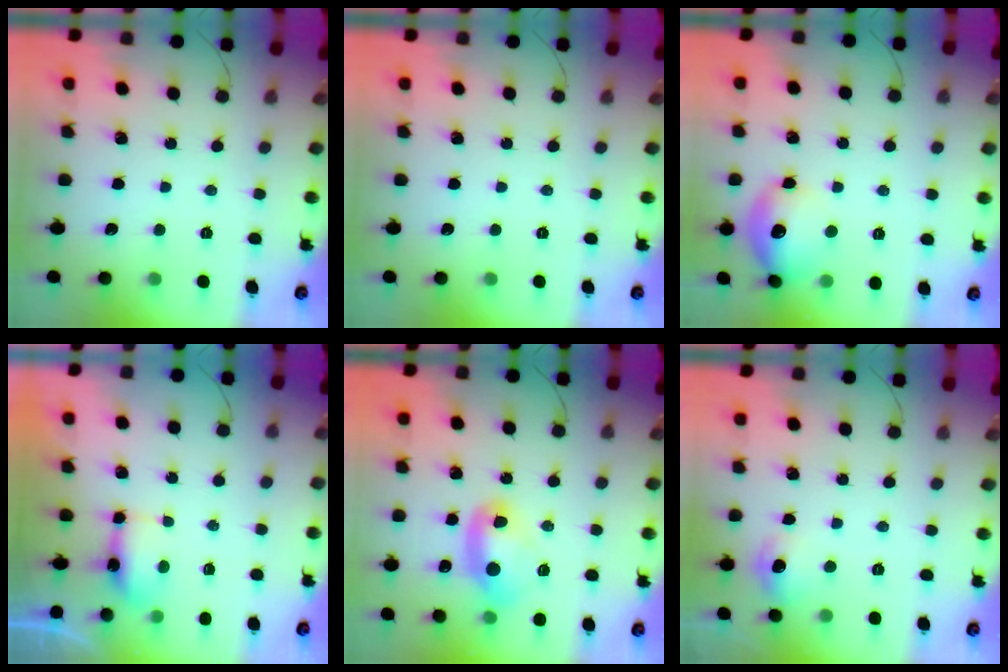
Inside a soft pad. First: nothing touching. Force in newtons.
{"total": 0.0}
{"total": 13.6, "press": 13.6, "slide": 1.2}
{"total": 12.4, "press": 6.0, "slide": 10.9}
{"total": 9.9, "press": 9.8, "slide": 1.0}
{"total": 6.1, "press": 5.8, "slide": 1.9}